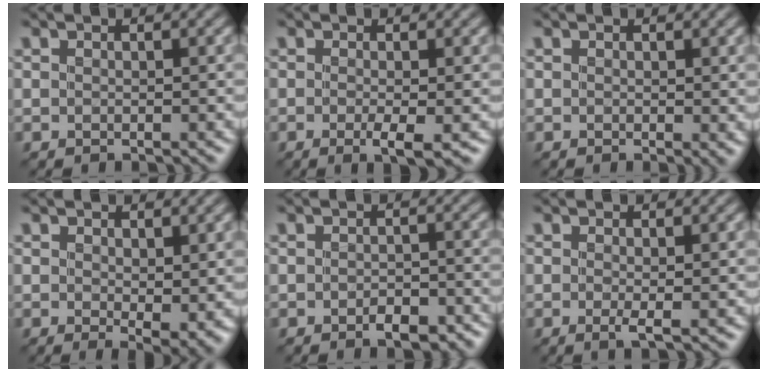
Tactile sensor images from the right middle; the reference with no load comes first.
{"total": 2.1, "force": [-0.7, 0.2, 2.0], "torque": [-0.034, -0.009, -0.011]}
{"total": 1.0, "force": [0.3, 0.2, 0.9], "torque": [-0.010, -0.002, 0.004]}
{"total": 2.9, "force": [0.8, 0.9, 2.7], "torque": [-0.041, -0.010, 0.017]}
{"total": 2.4, "force": [-1.5, 1.0, 1.5], "torque": [-0.025, -0.004, -0.023]}
{"total": 1.3, "force": [-0.3, 0.0, 1.2], "torque": [-0.023, -0.006, -0.008]}